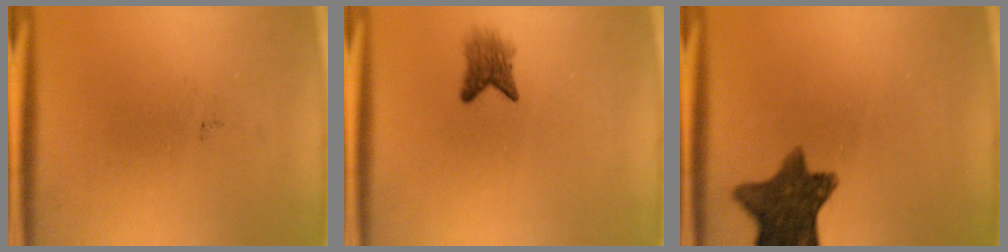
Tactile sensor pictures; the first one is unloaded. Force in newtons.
{"total": 2.9}
{"total": 10.8}